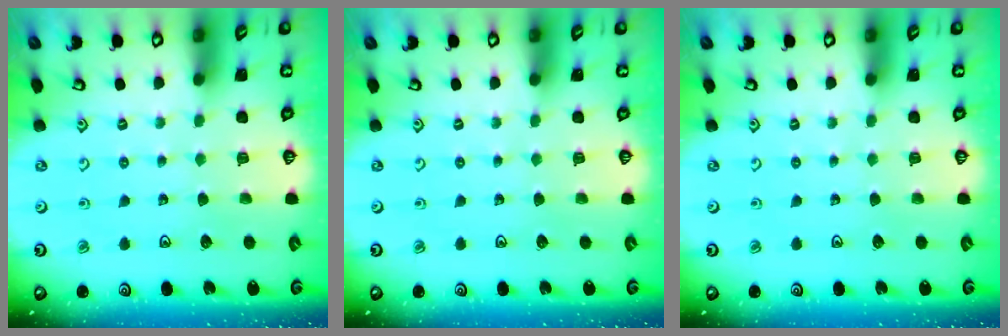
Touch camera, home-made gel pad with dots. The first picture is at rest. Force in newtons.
{"total": 0.0}
{"total": 0.0}